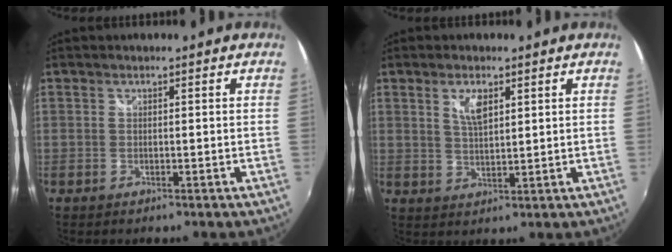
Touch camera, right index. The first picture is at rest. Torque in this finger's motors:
{"motor_torque": [0.33, 0.06, 0.11, 0.06]}